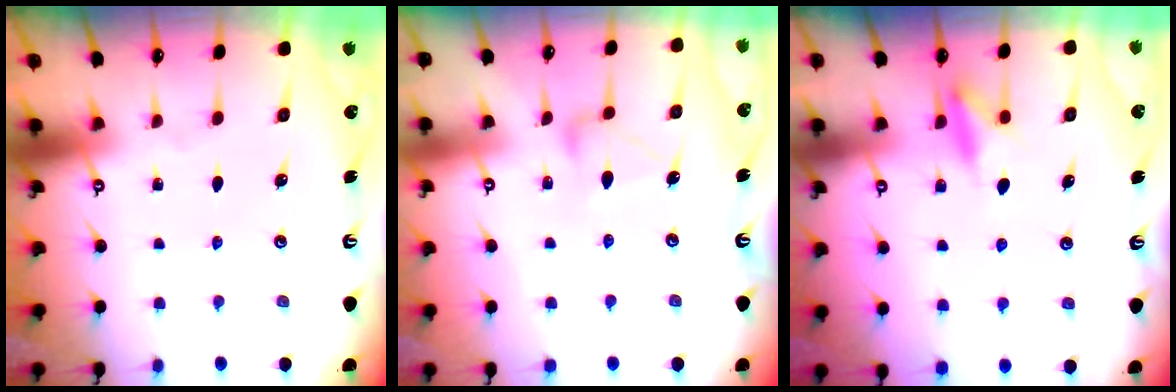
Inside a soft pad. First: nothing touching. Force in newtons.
{"total": 10.7, "press": 10.7, "slide": 0.5}
{"total": 6.9, "press": 6.8, "slide": 0.9}